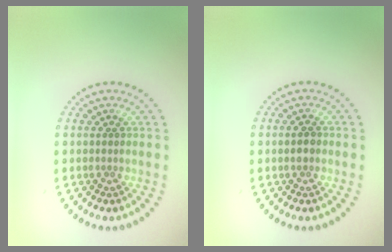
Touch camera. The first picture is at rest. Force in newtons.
{"total": 1.4, "press": 1.4, "slide": 0.1}